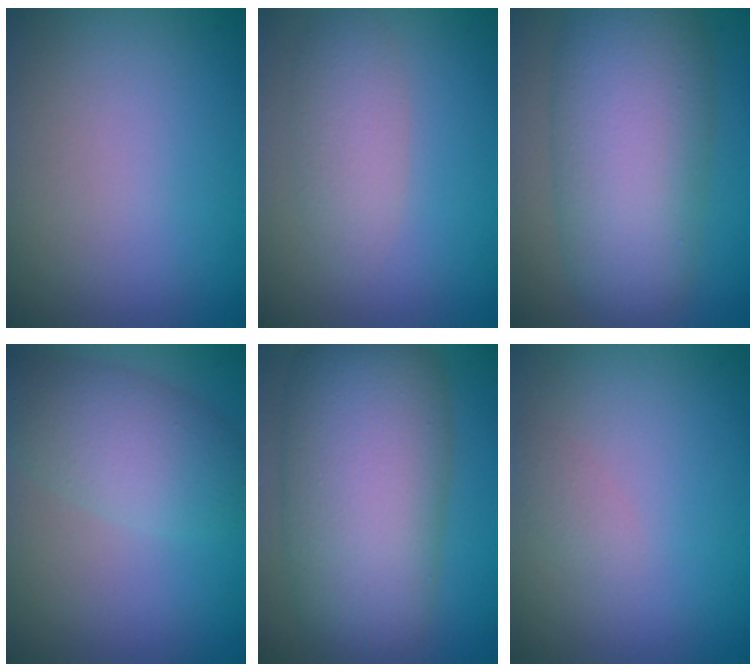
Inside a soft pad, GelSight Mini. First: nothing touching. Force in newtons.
{"total": 2.9, "press": 2.9, "slide": 0.1}
{"total": 10.5, "press": 10.5, "slide": 0.2}
{"total": 5.0, "press": 5.0, "slide": 0.2}
{"total": 12.0, "press": 12.0, "slide": 0.2}
{"total": 1.1, "press": 1.1, "slide": 0.0}